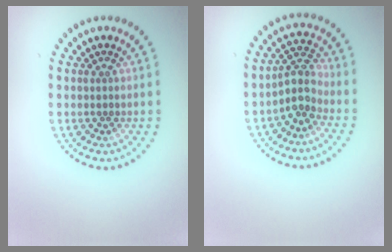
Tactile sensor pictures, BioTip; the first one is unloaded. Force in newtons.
{"total": 2.9, "press": 2.3, "slide": 1.8}